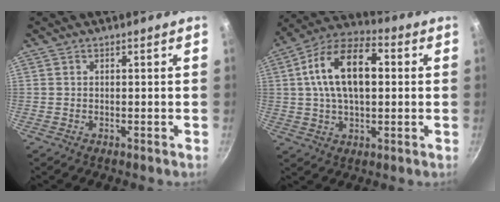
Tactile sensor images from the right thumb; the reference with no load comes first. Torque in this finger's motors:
{"motor_torque": [0.71, 4.30, 1.54, 0.26, 0.18]}